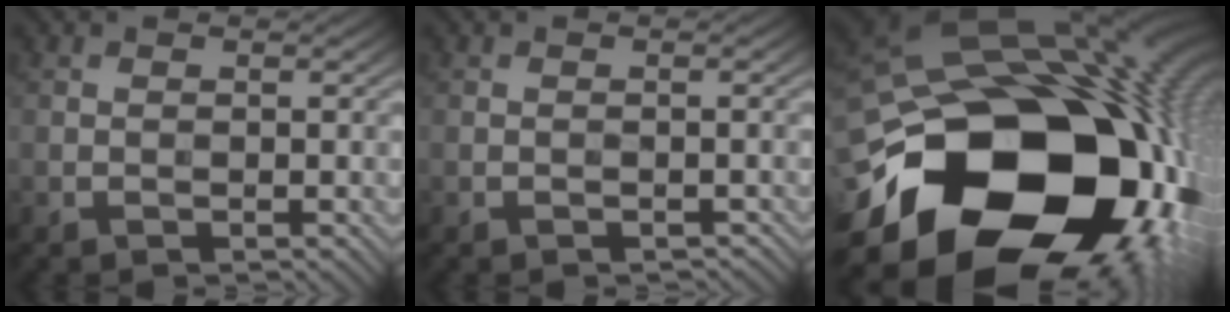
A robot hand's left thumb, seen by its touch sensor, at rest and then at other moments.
{"total": 1.2, "force": [-0.8, 0.6, 0.7], "torque": [-0.014, -0.001, -0.007]}
{"total": 24.0, "force": [-7.8, 17.0, 15.1], "torque": [-0.298, -0.051, -0.104]}